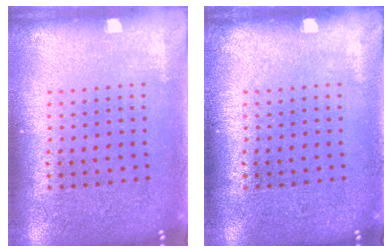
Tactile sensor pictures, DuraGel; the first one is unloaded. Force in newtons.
{"total": 0.0}